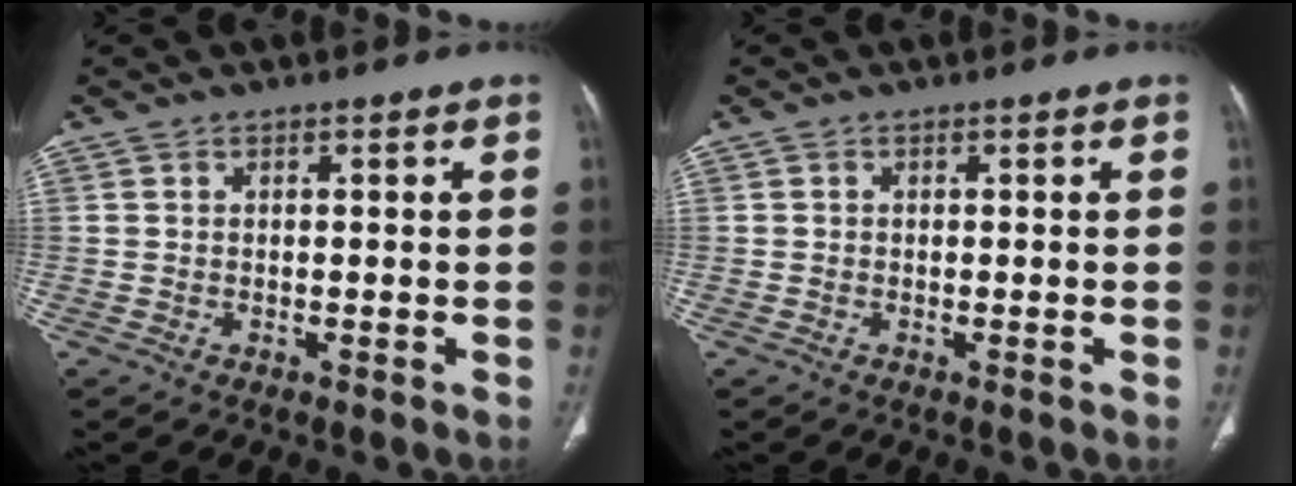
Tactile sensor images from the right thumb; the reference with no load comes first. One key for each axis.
{"total": 0.0}